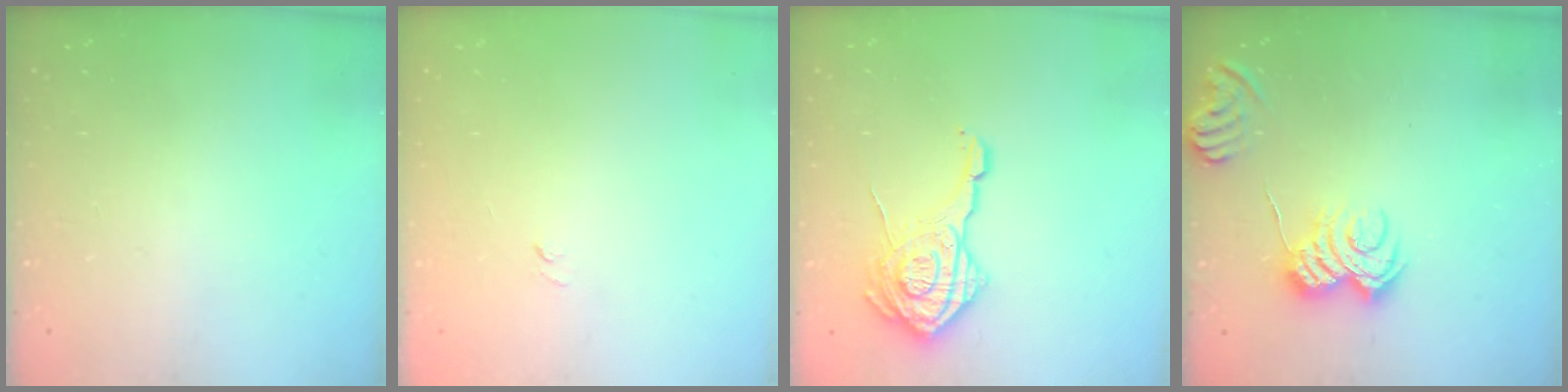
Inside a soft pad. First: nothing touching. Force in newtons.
{"total": 3.3, "press": 3.1, "slide": 1.0}
{"total": 16.6, "press": 16.6, "slide": 1.2}
{"total": 5.4, "press": 5.3, "slide": 1.0}